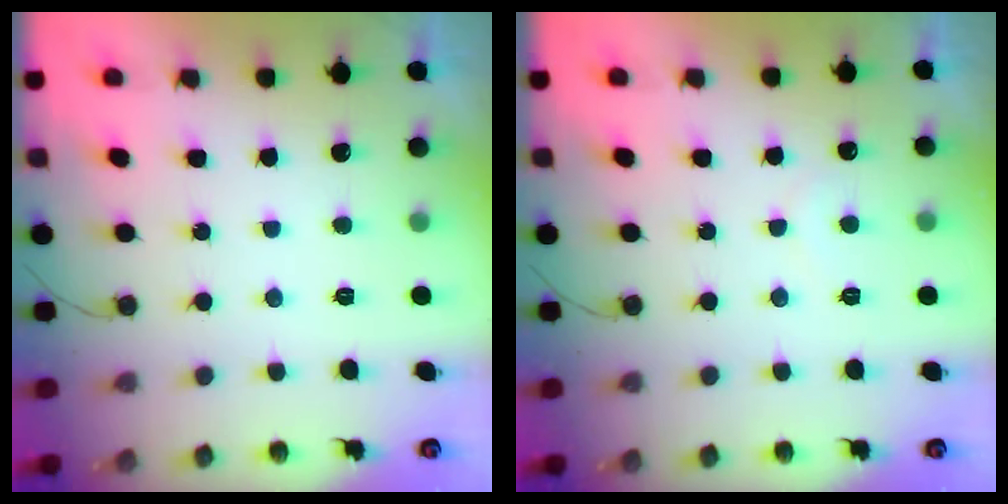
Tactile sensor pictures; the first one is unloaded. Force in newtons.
{"total": 3.7, "press": 3.7, "slide": 0.1}